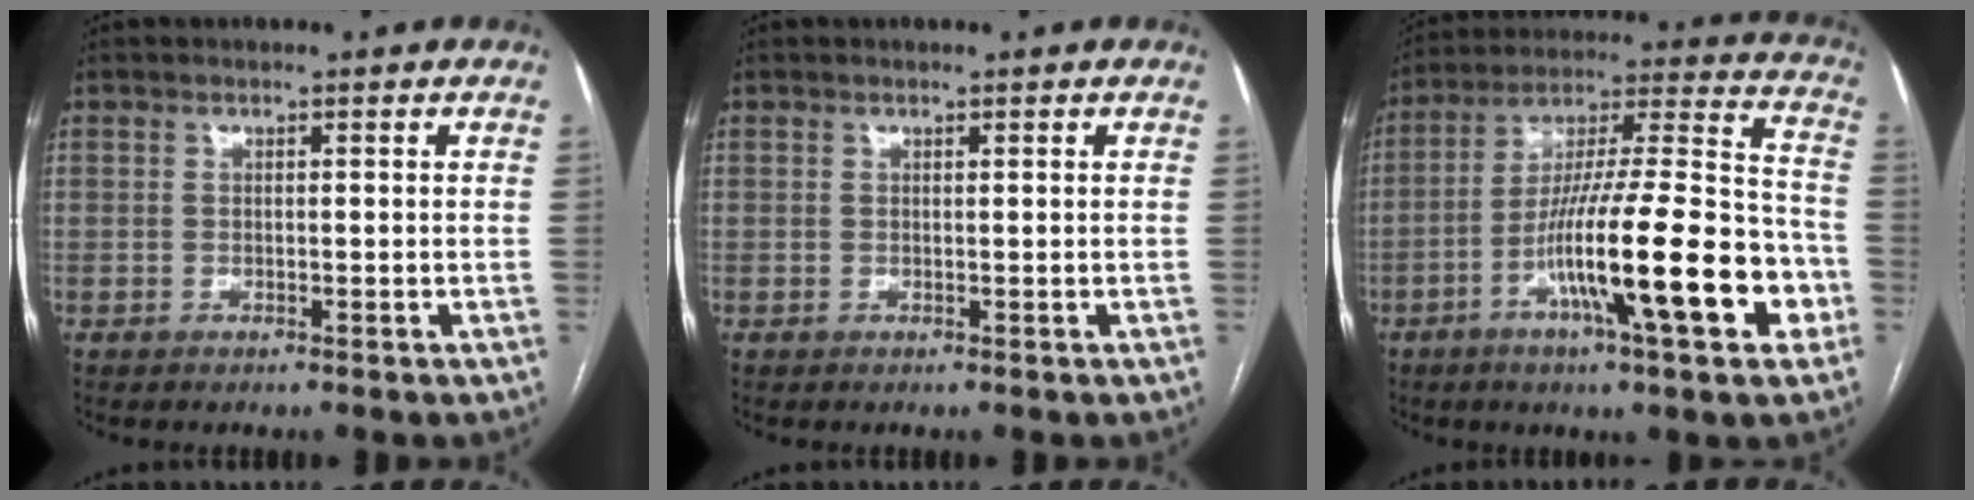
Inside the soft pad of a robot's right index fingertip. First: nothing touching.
{"total": 0.0}
{"total": 22.1, "force": [-7.9, 2.2, 20.5], "torque": [-0.317, -0.004, -0.128]}